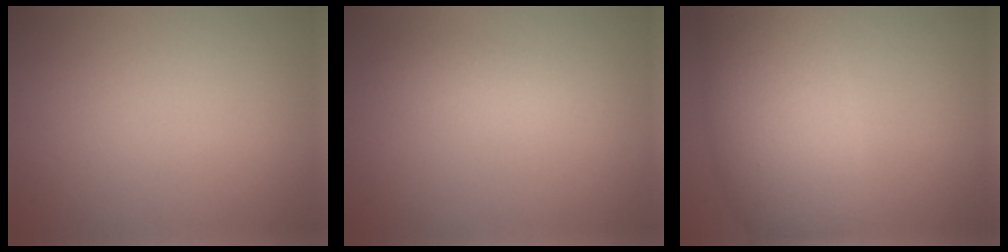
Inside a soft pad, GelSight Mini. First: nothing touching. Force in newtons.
{"total": 2.0, "press": 2.0, "slide": 0.1}
{"total": 8.6, "press": 8.6, "slide": 0.4}